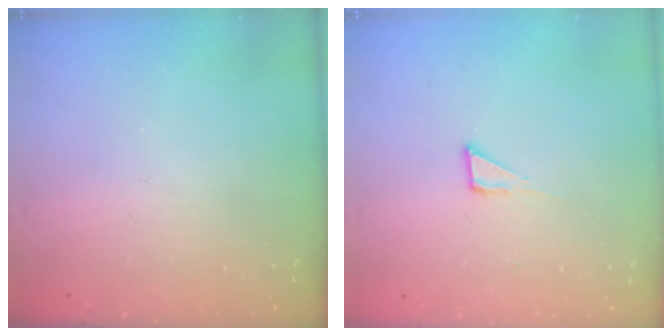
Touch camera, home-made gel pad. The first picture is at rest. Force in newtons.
{"total": 3.6, "press": 3.6, "slide": 0.3}